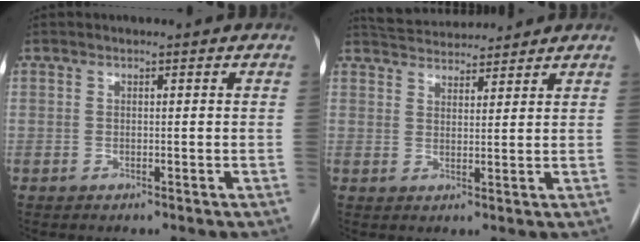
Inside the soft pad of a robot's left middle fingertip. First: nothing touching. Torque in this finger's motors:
{"motor_torque": [-0.03, -0.08, -0.02, 0.00]}